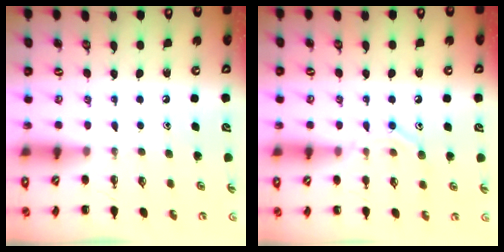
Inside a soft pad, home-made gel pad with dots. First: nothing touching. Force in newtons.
{"total": 9.3, "press": 9.2, "slide": 1.4}